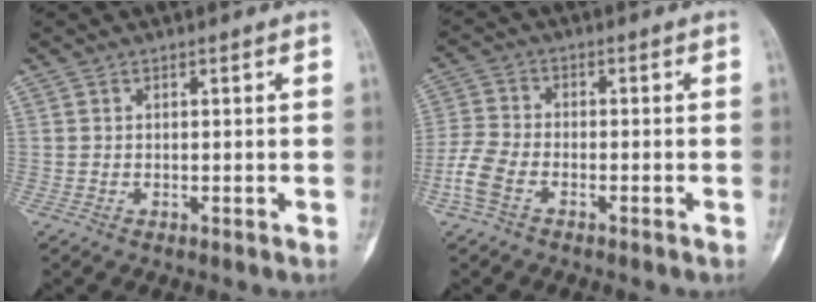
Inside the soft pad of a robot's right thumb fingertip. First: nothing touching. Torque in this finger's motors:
{"motor_torque": [-0.20, 0.07, 0.11, -0.13, 0.02]}